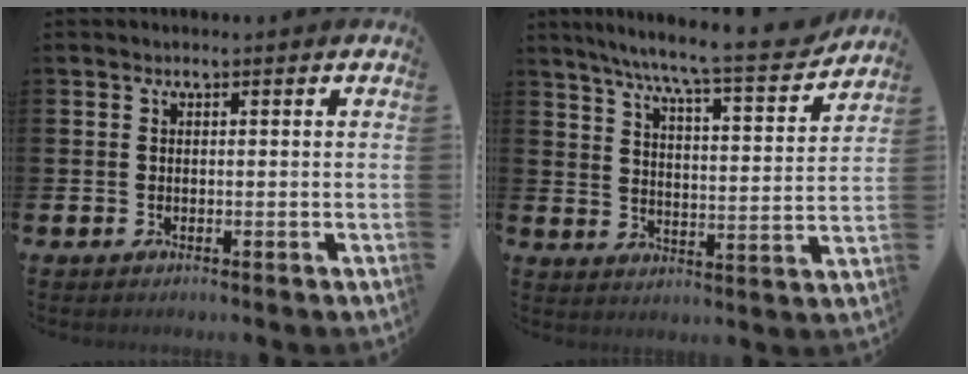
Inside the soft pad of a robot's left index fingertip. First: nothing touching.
{"total": 8.7, "force": [7.9, 0.2, 3.7], "torque": [-0.096, -0.054, 0.133]}